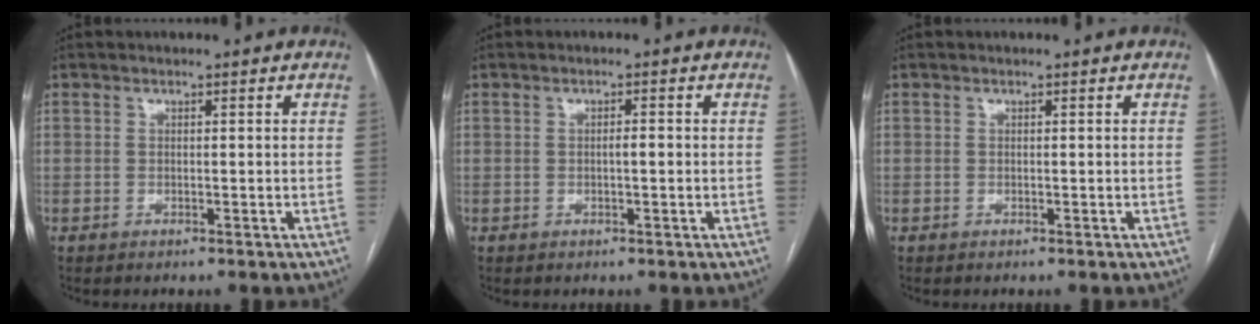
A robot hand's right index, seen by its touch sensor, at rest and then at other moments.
{"total": 1.2, "force": [-0.2, 0.2, 1.2], "torque": [-0.019, 0.003, -0.003]}
{"total": 0.0}